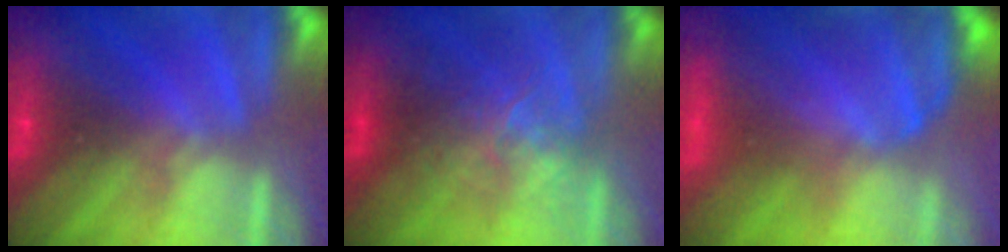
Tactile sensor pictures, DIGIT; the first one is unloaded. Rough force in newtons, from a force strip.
{"total": 2.4}
{"total": 7.5}